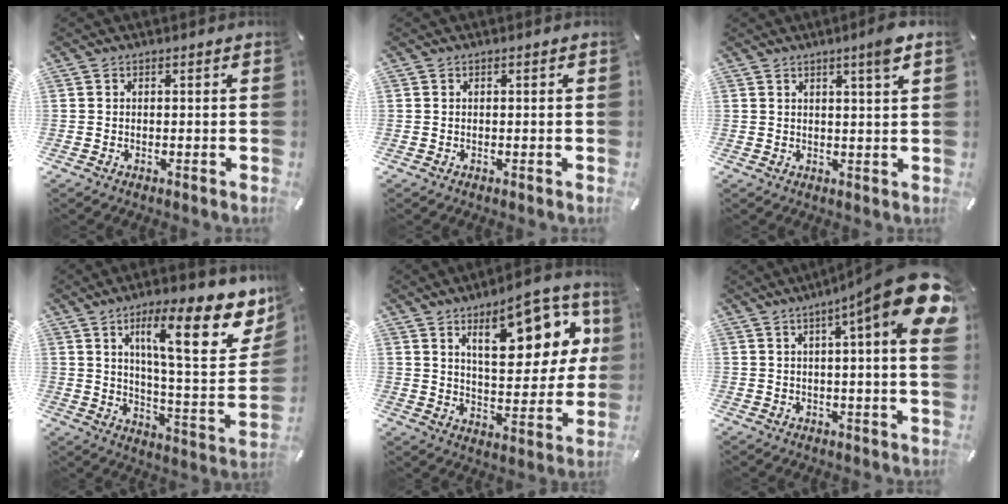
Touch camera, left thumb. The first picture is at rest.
{"total": 0.0}
{"total": 4.7, "force": [2.7, 0.1, 3.8], "torque": [-0.062, -0.007, 0.041]}
{"total": 20.6, "force": [10.7, 5.6, 16.6], "torque": [-0.239, -0.064, 0.157]}
{"total": 18.7, "force": [9.4, 8.3, 13.9], "torque": [-0.186, -0.042, 0.150]}
{"total": 16.0, "force": [6.6, 1.4, 14.5], "torque": [-0.211, -0.043, 0.092]}